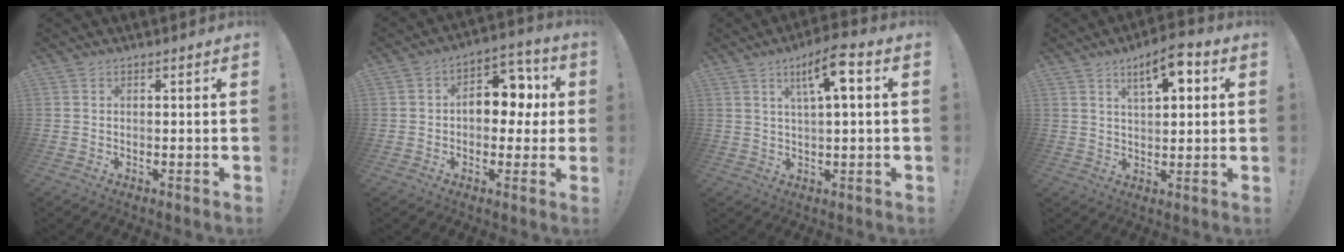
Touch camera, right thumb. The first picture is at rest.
{"total": 11.8, "force": [1.0, 7.9, 8.6], "torque": [-0.117, 0.010, 0.021]}
{"total": 8.8, "force": [3.0, 1.7, 8.1], "torque": [-0.135, 0.000, 0.044]}
{"total": 8.4, "force": [3.9, 3.0, 6.8], "torque": [-0.097, -0.017, 0.062]}